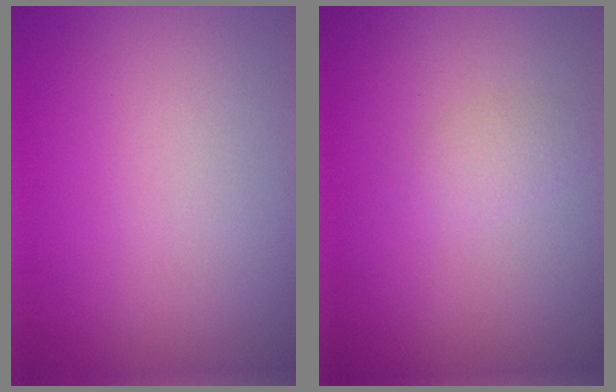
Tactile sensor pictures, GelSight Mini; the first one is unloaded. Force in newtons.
{"total": 1.2, "press": 1.2, "slide": 0.0}